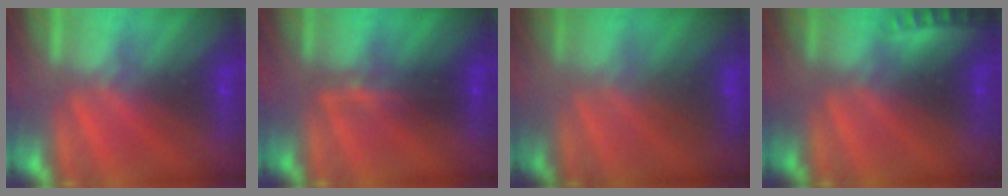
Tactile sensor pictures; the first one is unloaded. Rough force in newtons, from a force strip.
{"total": 2.4}
{"total": 2.8}
{"total": 2.3}